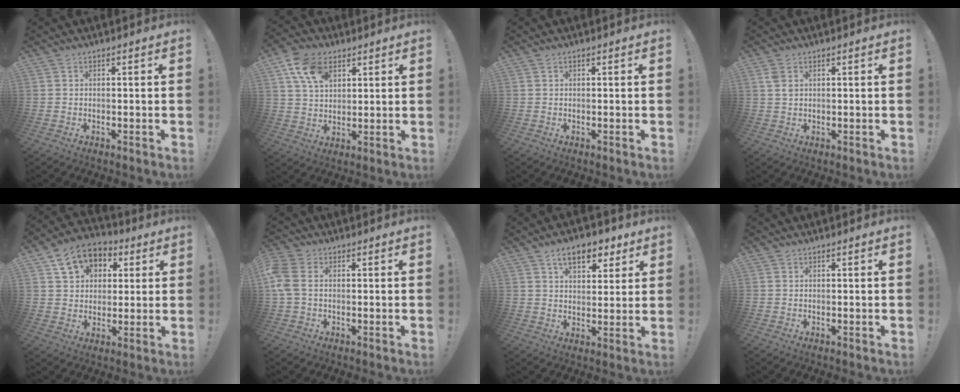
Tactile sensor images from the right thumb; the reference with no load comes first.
{"total": 11.7, "force": [5.9, 7.7, 6.6], "torque": [-0.103, -0.016, 0.113]}
{"total": 0.0}
{"total": 2.5, "force": [1.2, 1.5, 1.5], "torque": [-0.017, -0.003, 0.019]}
{"total": 10.6, "force": [4.9, 8.6, 3.9], "torque": [-0.054, -0.021, 0.097]}
{"total": 6.5, "force": [0.7, 4.7, 4.3], "torque": [-0.113, -0.002, 0.013]}
{"total": 10.2, "force": [5.9, 5.6, 6.2], "torque": [-0.081, -0.021, 0.103]}
{"total": 0.0}